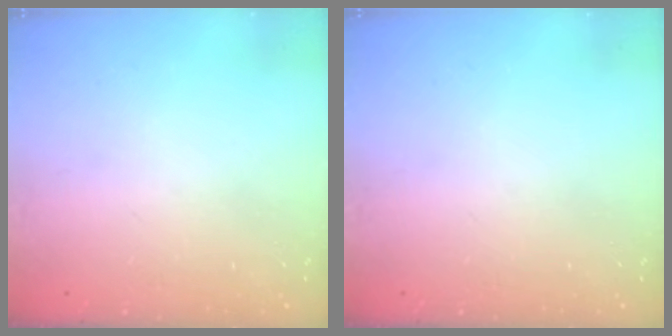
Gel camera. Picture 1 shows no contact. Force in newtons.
{"total": 0.0}